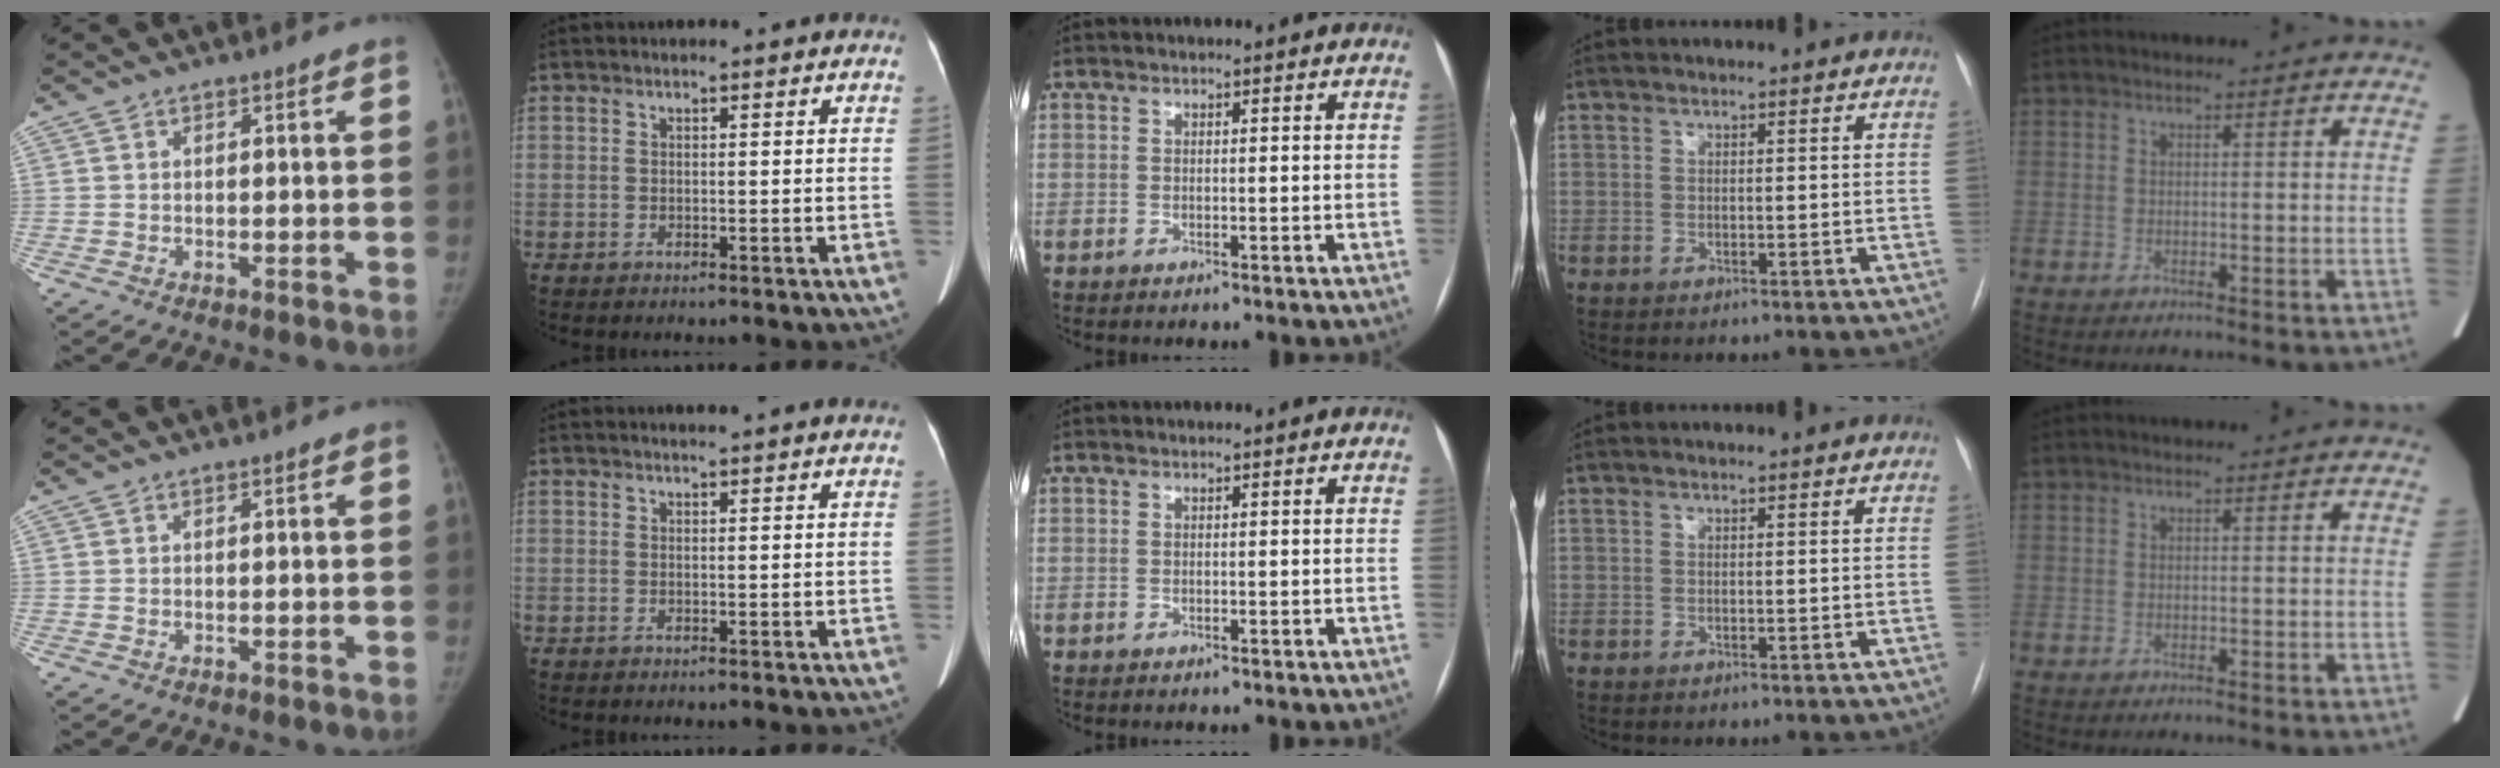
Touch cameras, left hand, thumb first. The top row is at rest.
{"index": {"total": 4.3, "force": [4.1, -0.1, 1.4], "torque": [-0.020, 0.013, 0.040]}}